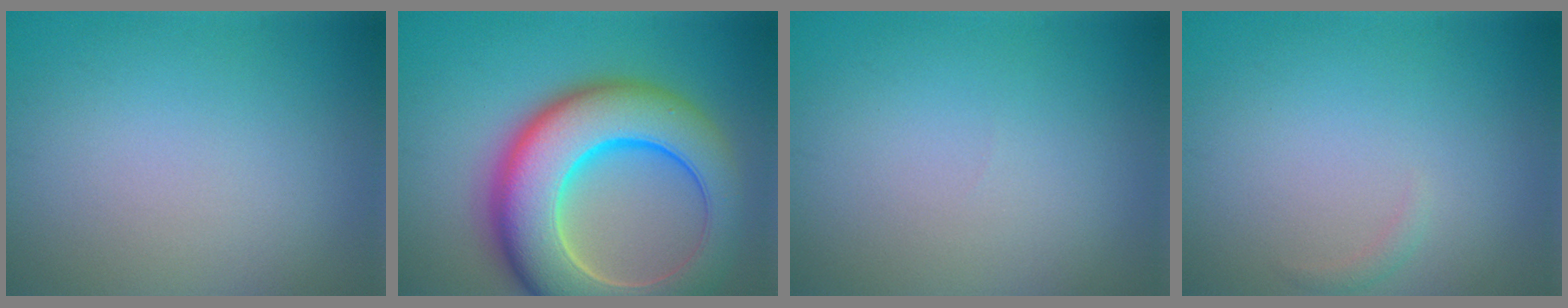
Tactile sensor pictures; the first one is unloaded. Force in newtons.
{"total": 13.0, "press": 12.9, "slide": 0.3}
{"total": 0.0}
{"total": 0.6, "press": 0.6, "slide": 0.1}